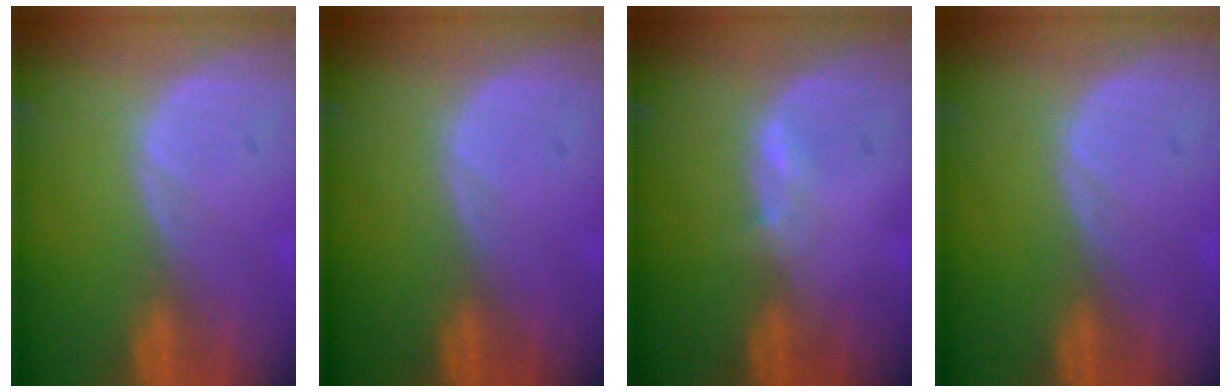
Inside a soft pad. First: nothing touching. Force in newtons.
{"total": 0.0}
{"total": 1.3, "press": 1.2, "slide": 0.5}
{"total": 0.0}